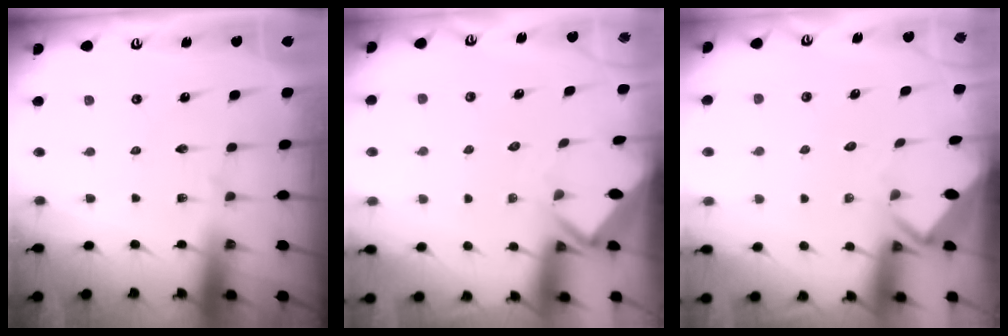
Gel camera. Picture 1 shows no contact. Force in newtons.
{"total": 3.0, "press": 3.0, "slide": 0.3}
{"total": 3.5, "press": 3.5, "slide": 0.2}